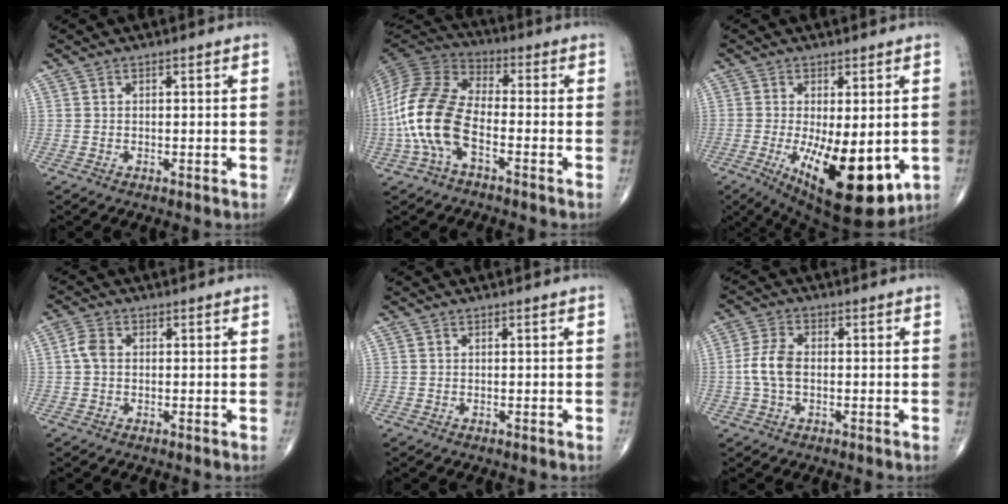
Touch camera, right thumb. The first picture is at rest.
{"total": 15.0, "force": [-4.3, 7.4, 12.3], "torque": [-0.266, 0.032, -0.092]}
{"total": 17.2, "force": [-4.4, 6.8, 15.1], "torque": [-0.216, -0.028, -0.045]}
{"total": 3.0, "force": [0.1, 2.2, 2.1], "torque": [-0.045, 0.008, -0.004]}
{"total": 0.0}
{"total": 5.6, "force": [-0.6, 3.3, 4.6], "torque": [-0.106, 0.014, -0.016]}